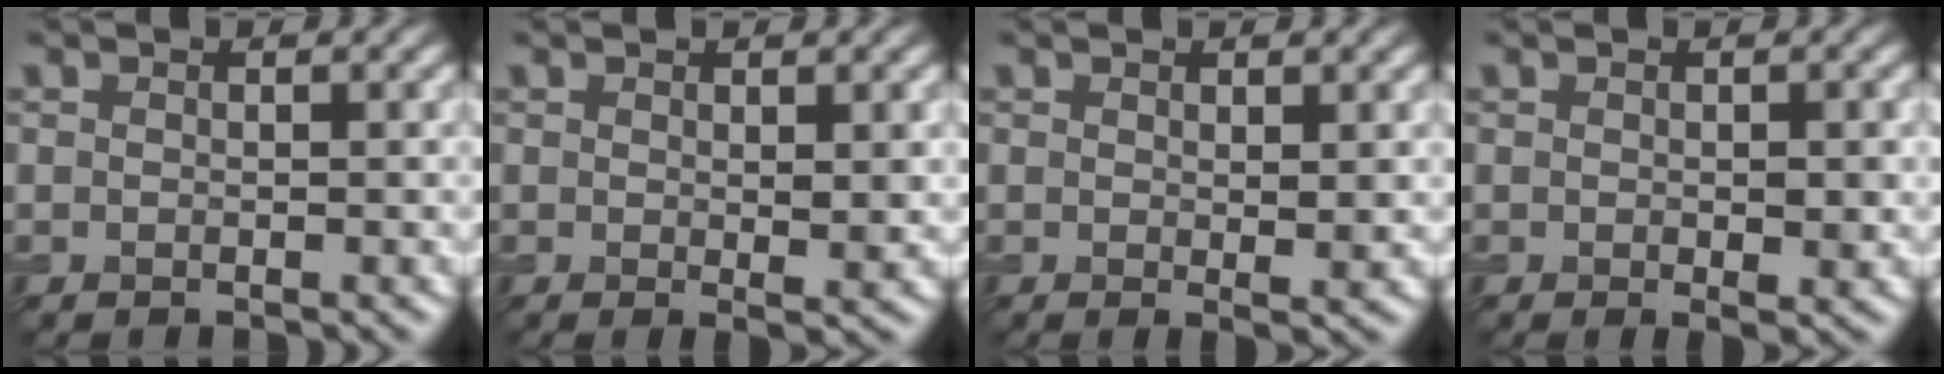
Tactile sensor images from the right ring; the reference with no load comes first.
{"total": 1.2, "force": [0.3, -0.1, 1.1], "torque": [-0.035, -0.003, 0.015]}
{"total": 0.8, "force": [0.3, -0.2, 0.8], "torque": [-0.030, -0.003, 0.015]}
{"total": 1.1, "force": [-0.1, 0.0, 1.1], "torque": [-0.034, -0.002, 0.009]}